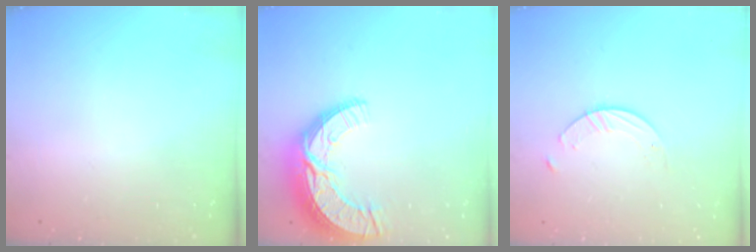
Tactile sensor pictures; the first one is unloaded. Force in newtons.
{"total": 15.2, "press": 15.2, "slide": 1.0}
{"total": 1.4, "press": 1.4, "slide": 0.2}